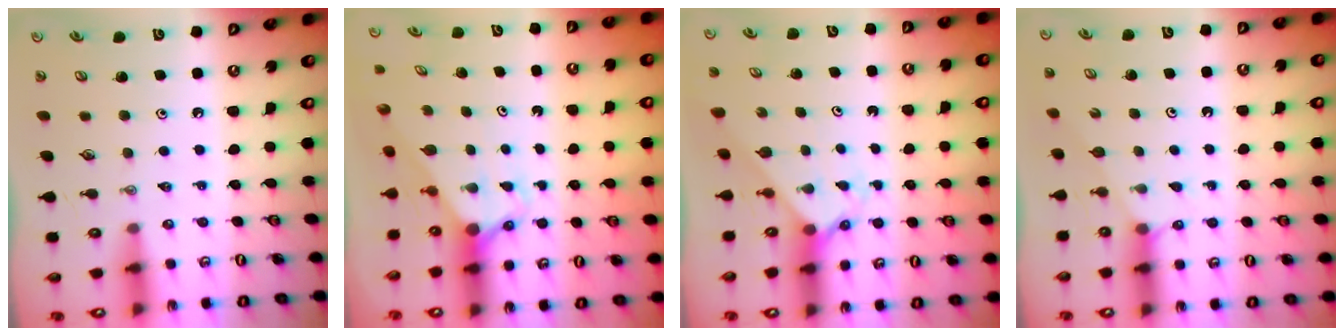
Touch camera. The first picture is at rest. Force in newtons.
{"total": 2.9, "press": 2.9, "slide": 0.0}
{"total": 2.3, "press": 2.3, "slide": 0.2}
{"total": 2.6, "press": 2.5, "slide": 0.5}